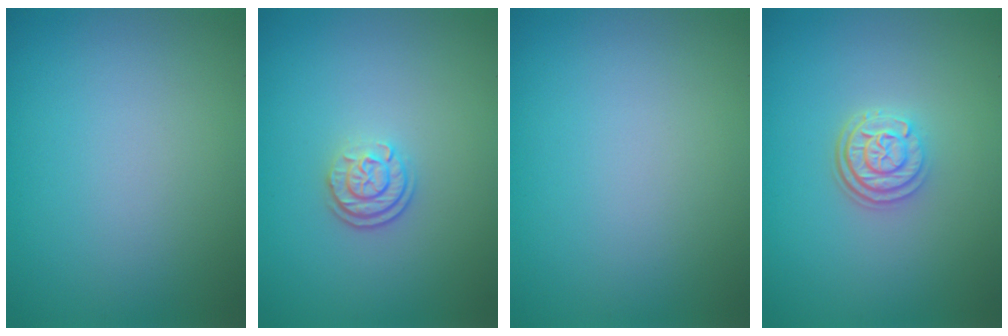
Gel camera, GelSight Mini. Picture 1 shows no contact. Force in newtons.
{"total": 2.2, "press": 1.8, "slide": 1.3}
{"total": 0.0}
{"total": 3.0, "press": 2.4, "slide": 1.7}